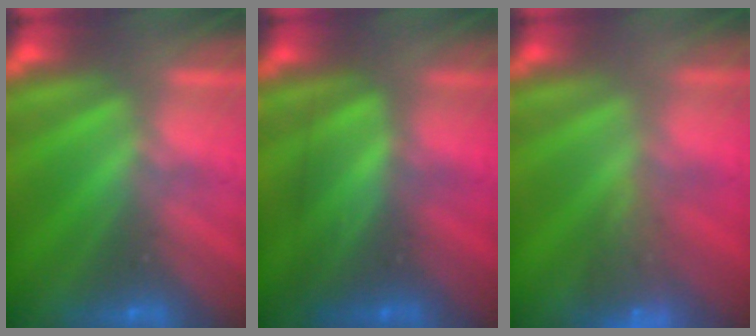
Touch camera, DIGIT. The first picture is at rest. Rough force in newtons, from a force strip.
{"total": 2.4}
{"total": 7.2}